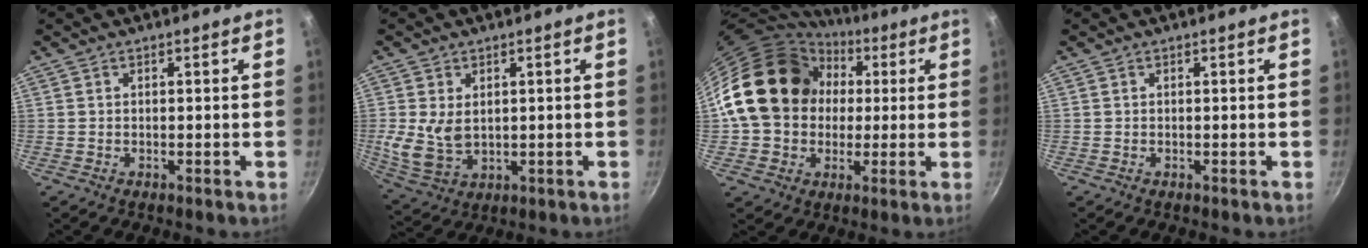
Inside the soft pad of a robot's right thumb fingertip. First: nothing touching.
{"total": 9.6, "force": [1.4, 6.8, 6.7], "torque": [-0.119, -0.028, 0.046]}
{"total": 20.4, "force": [2.7, 16.9, 11.1], "torque": [-0.175, 0.041, 0.045]}
{"total": 0.0}